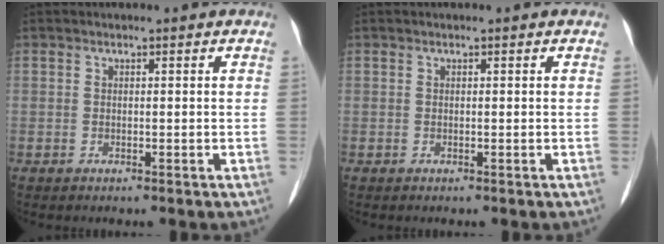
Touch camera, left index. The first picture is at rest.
{"total": 0.0}